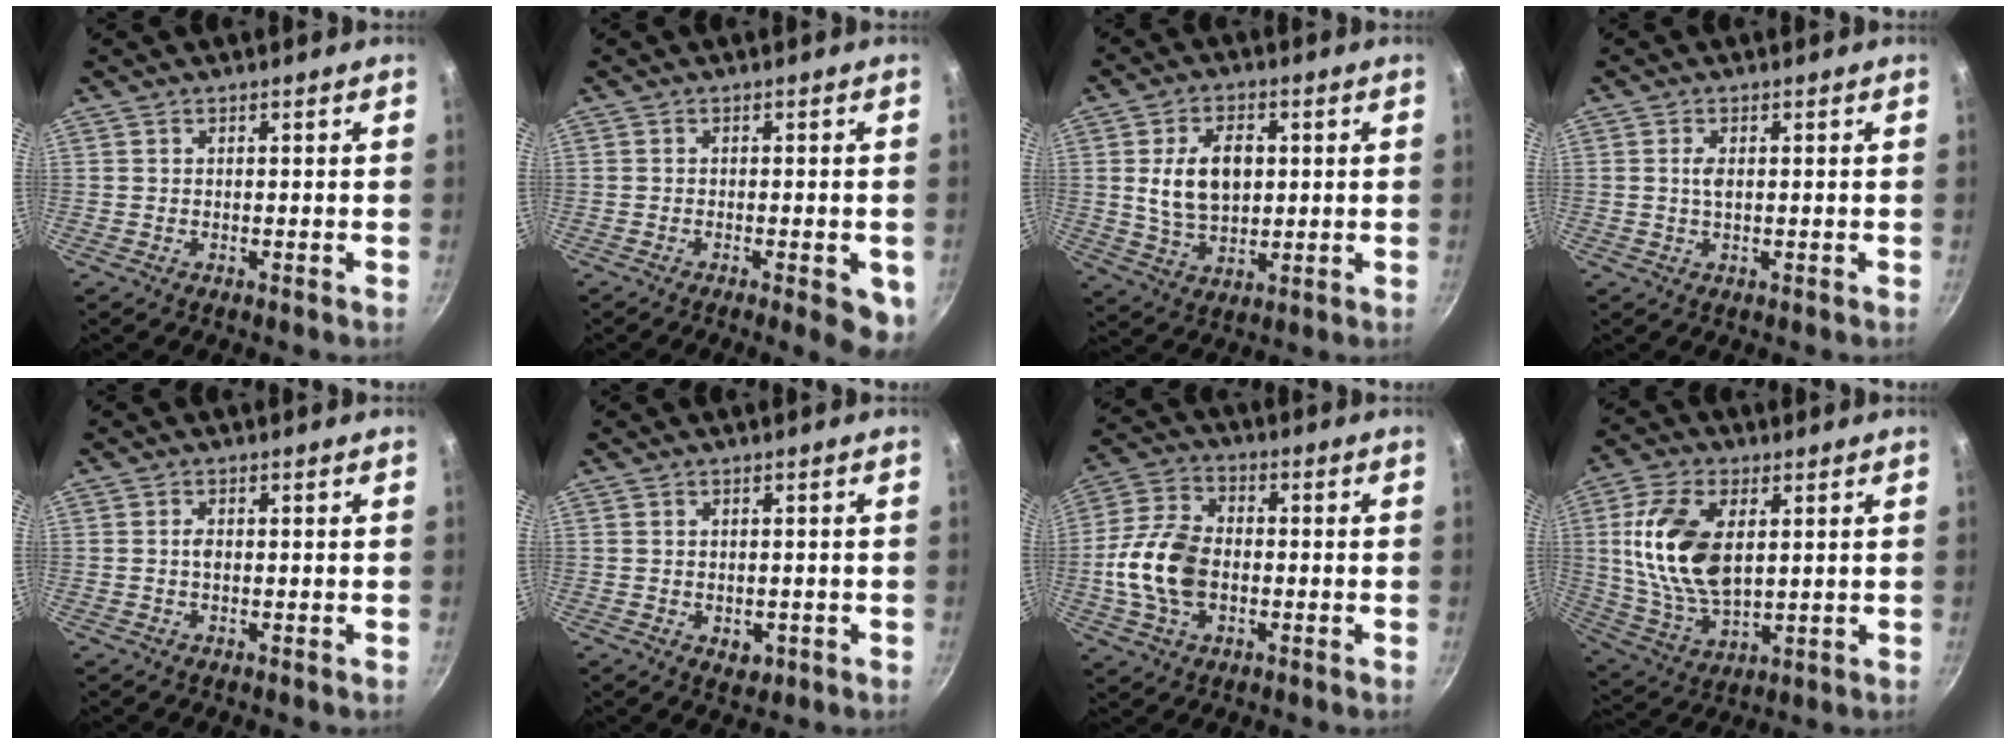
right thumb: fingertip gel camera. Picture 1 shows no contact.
{"total": 6.2, "force": [-2.4, 1.8, 5.4], "torque": [-0.055, 0.008, -0.030]}
{"total": 11.2, "force": [1.6, 7.2, 8.4], "torque": [-0.127, -0.005, 0.031]}
{"total": 1.9, "force": [0.2, 0.8, 1.6], "torque": [-0.032, 0.001, 0.004]}
{"total": 1.3, "force": [-0.1, 0.8, 1.1], "torque": [-0.019, 0.004, -0.002]}
{"total": 3.0, "force": [-0.8, 2.2, 1.9], "torque": [-0.020, 0.004, -0.001]}
{"total": 13.2, "force": [-1.8, 8.8, 9.7], "torque": [-0.182, 0.024, -0.042]}
{"total": 16.3, "force": [3.1, 9.3, 13.1], "torque": [-0.241, -0.009, 0.066]}